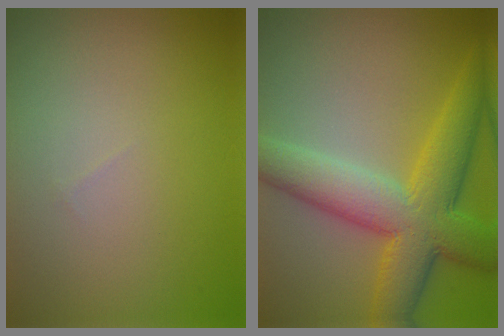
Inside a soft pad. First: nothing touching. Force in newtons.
{"total": 9.0, "press": 9.0, "slide": 0.2}